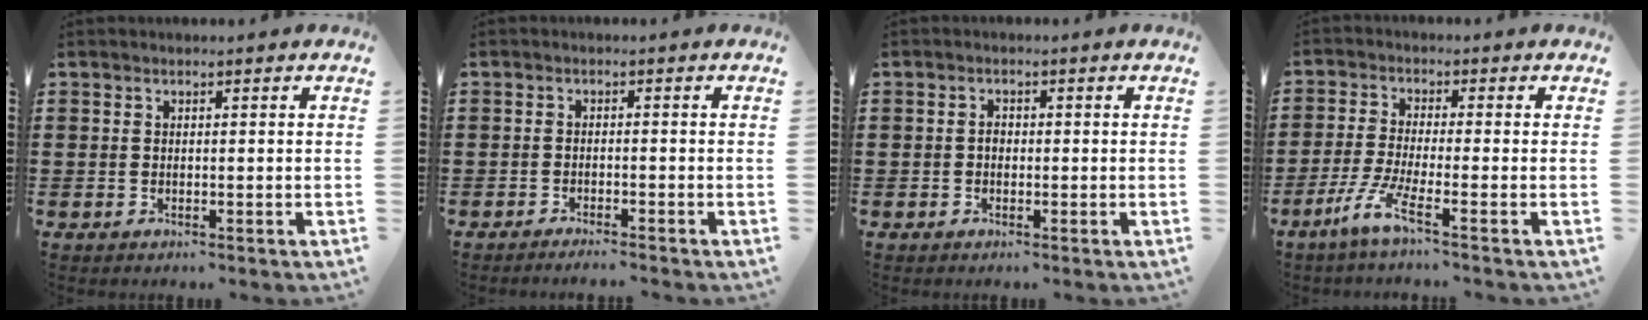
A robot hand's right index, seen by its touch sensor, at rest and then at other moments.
{"total": 1.5, "force": [-1.4, -0.2, 0.3], "torque": [-0.006, 0.002, -0.028]}
{"total": 1.2, "force": [-0.3, 0.8, 0.8], "torque": [-0.017, 0.000, -0.005]}
{"total": 5.5, "force": [-3.2, 0.2, 4.5], "torque": [-0.102, -0.014, -0.063]}